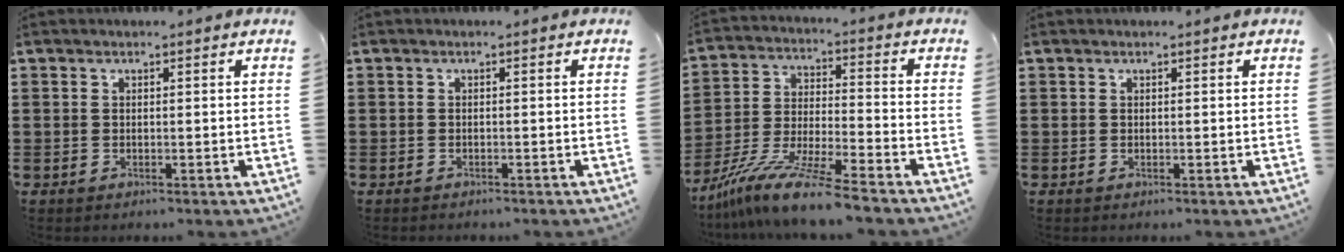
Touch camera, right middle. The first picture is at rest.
{"total": 0.7, "force": [-0.7, 0.2, 0.0], "torque": [0.000, 0.001, -0.015]}
{"total": 11.2, "force": [-9.8, -0.6, 5.3], "torque": [-0.101, 0.002, -0.195]}
{"total": 0.0}